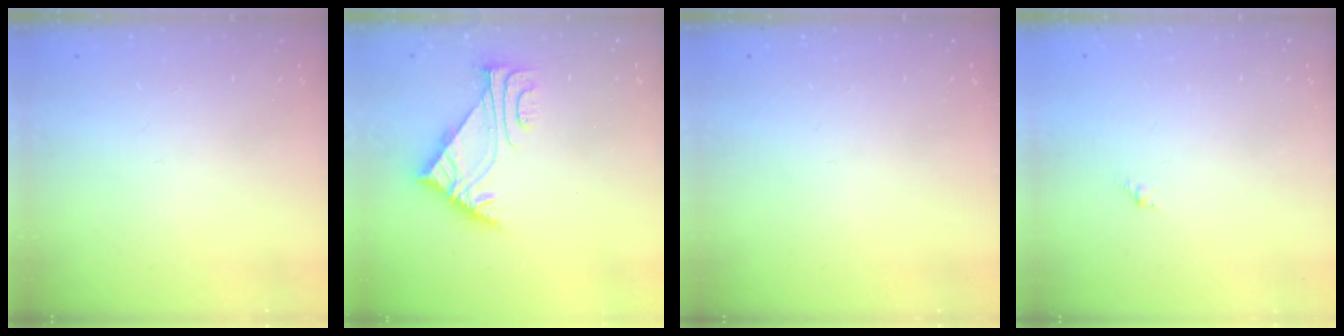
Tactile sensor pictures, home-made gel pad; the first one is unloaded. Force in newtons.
{"total": 5.8, "press": 5.7, "slide": 0.6}
{"total": 0.0}
{"total": 1.3, "press": 1.2, "slide": 0.5}